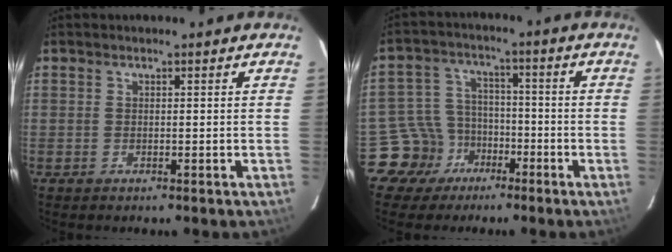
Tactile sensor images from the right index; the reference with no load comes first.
{"total": 8.7, "force": [-5.2, 6.9, -0.1], "torque": [-0.018, 0.031, -0.086]}